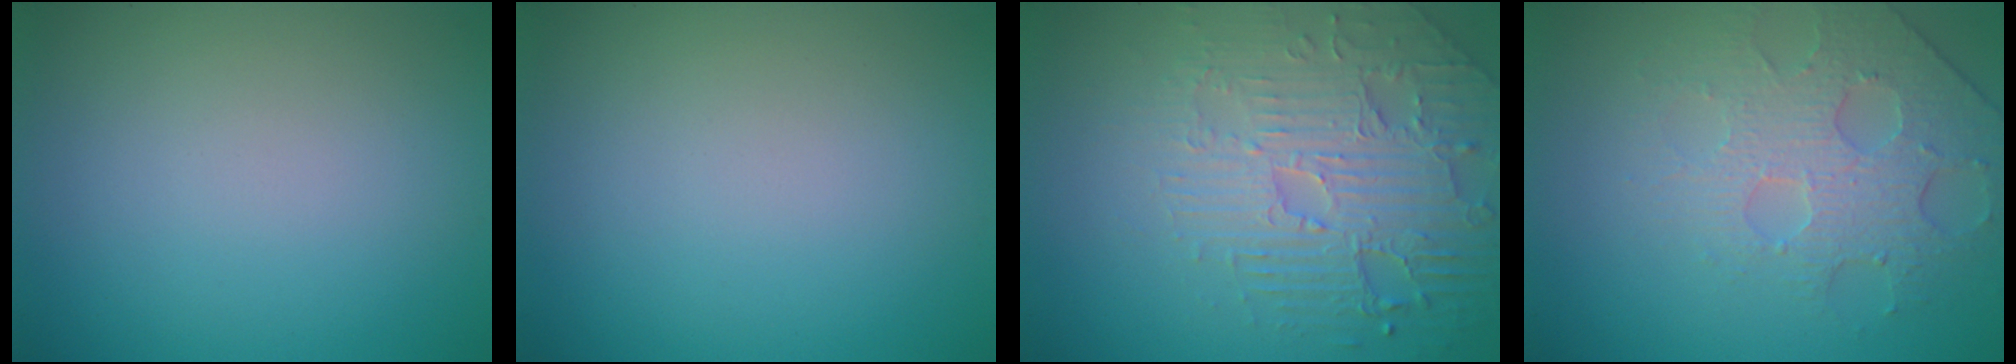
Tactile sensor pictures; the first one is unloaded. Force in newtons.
{"total": 0.0}
{"total": 4.7, "press": 4.4, "slide": 1.6}
{"total": 4.0, "press": 3.8, "slide": 1.2}